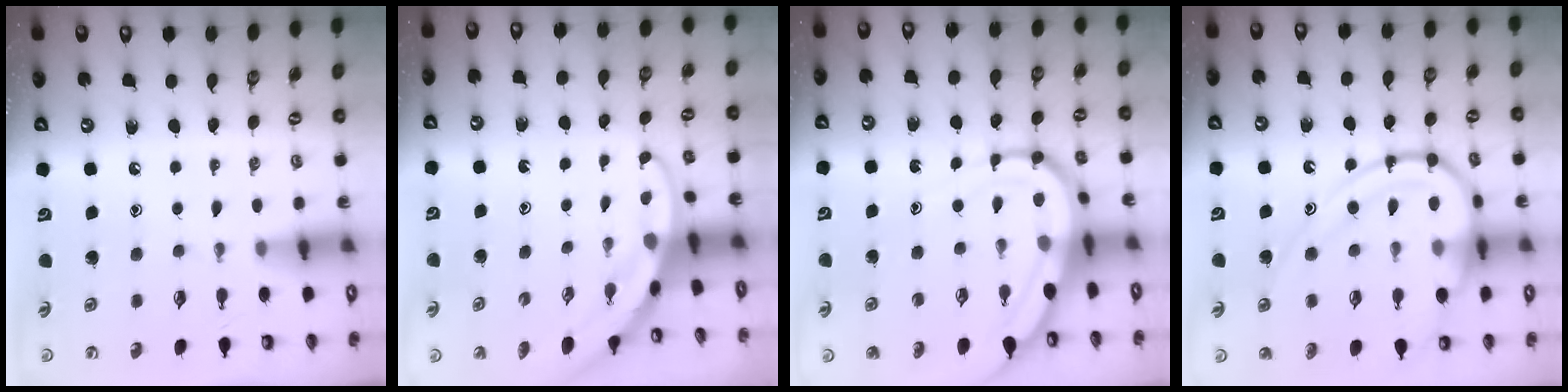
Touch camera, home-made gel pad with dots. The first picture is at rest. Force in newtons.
{"total": 2.8, "press": 2.8, "slide": 0.1}
{"total": 11.5, "press": 11.4, "slide": 1.3}
{"total": 14.9, "press": 14.8, "slide": 1.3}